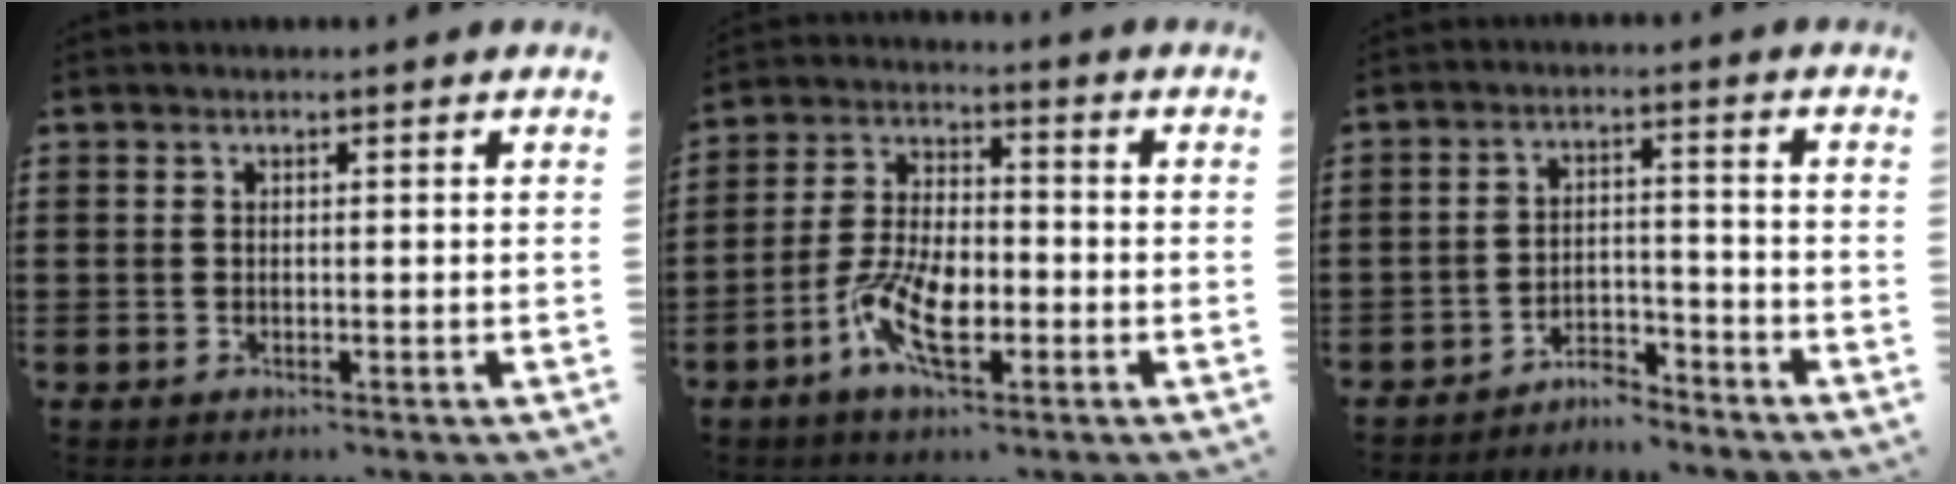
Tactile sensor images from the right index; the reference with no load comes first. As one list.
[{"total": 9.0, "force": [-3.7, 4.0, 7.1], "torque": [-0.163, -0.004, -0.072]}, {"total": 4.1, "force": [-4.0, 0.6, 0.4], "torque": [-0.014, 0.006, -0.083]}]